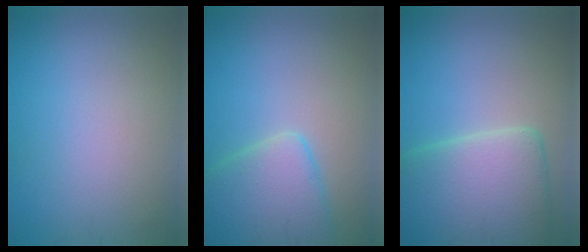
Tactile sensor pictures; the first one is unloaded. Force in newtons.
{"total": 5.2, "press": 5.2, "slide": 0.3}
{"total": 7.7, "press": 7.7, "slide": 0.9}